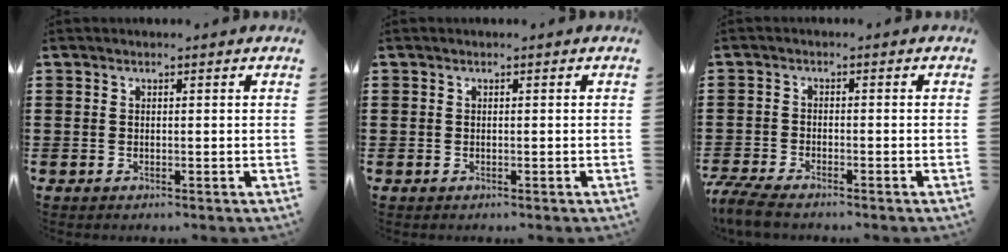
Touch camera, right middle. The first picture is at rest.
{"total": 0.0}
{"total": 3.6, "force": [-3.3, 0.2, 1.3], "torque": [-0.045, -0.010, -0.072]}